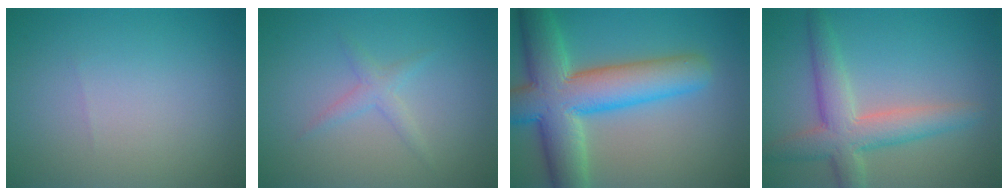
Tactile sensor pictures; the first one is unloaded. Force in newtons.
{"total": 1.4, "press": 1.4, "slide": 0.0}
{"total": 10.8, "press": 10.8, "slide": 0.6}
{"total": 5.2, "press": 5.2, "slide": 0.3}